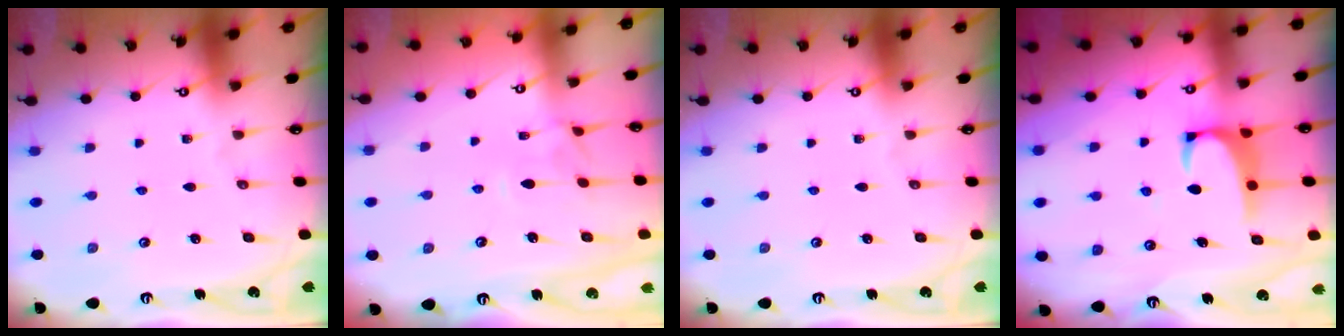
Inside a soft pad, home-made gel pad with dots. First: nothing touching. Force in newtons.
{"total": 2.1, "press": 2.0, "slide": 0.7}
{"total": 0.0}
{"total": 2.0, "press": 1.9, "slide": 0.7}